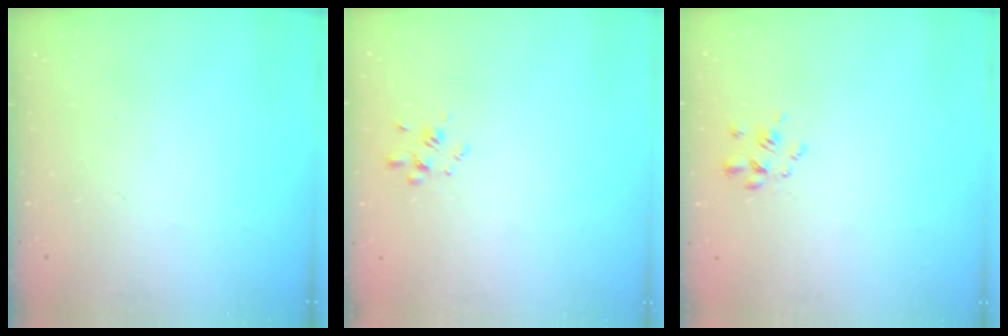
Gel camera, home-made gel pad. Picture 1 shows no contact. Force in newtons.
{"total": 2.2, "press": 2.0, "slide": 0.9}
{"total": 2.7, "press": 2.4, "slide": 1.1}